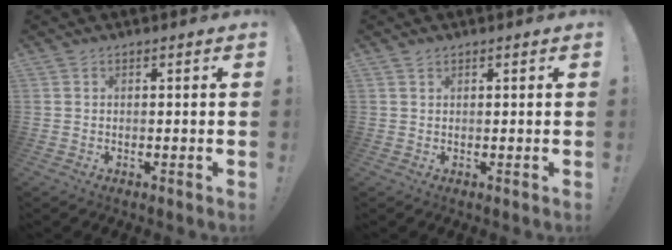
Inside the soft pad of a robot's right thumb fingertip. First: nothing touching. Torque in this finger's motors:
{"motor_torque": [-0.33, 0.41, 0.08, -0.15, 0.00]}